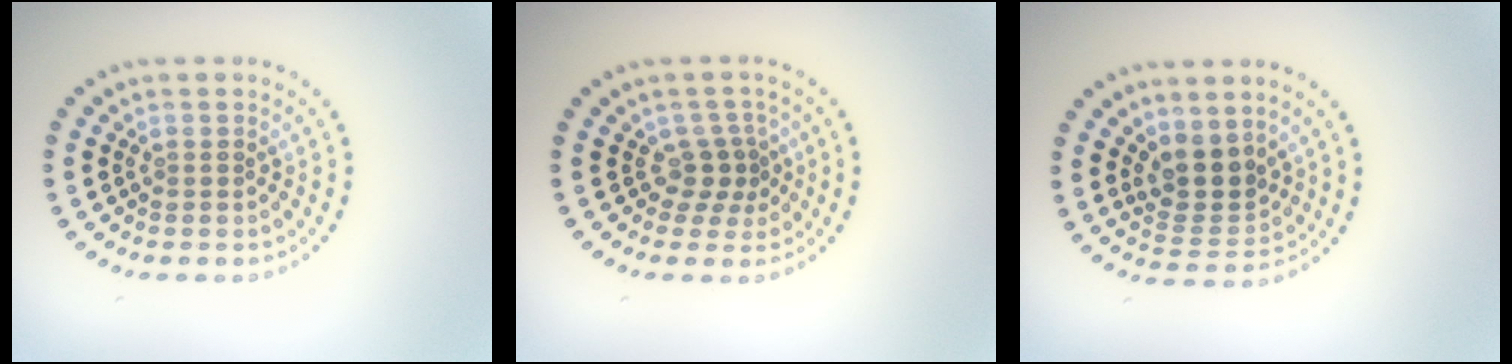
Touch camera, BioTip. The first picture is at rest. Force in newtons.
{"total": 2.2, "press": 1.5, "slide": 1.6}
{"total": 3.4, "press": 2.8, "slide": 1.9}